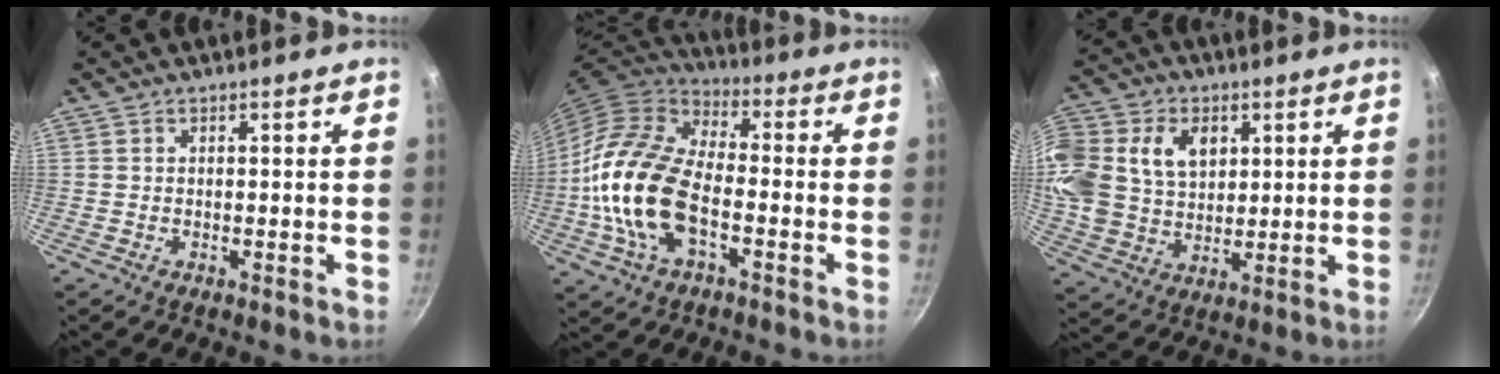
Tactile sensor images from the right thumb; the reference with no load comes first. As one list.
[{"total": 18.9, "force": [-4.0, 10.4, 15.3], "torque": [-0.285, 0.030, -0.091]}, {"total": 22.6, "force": [6.8, 17.2, 13.1], "torque": [-0.307, 0.031, 0.127]}]